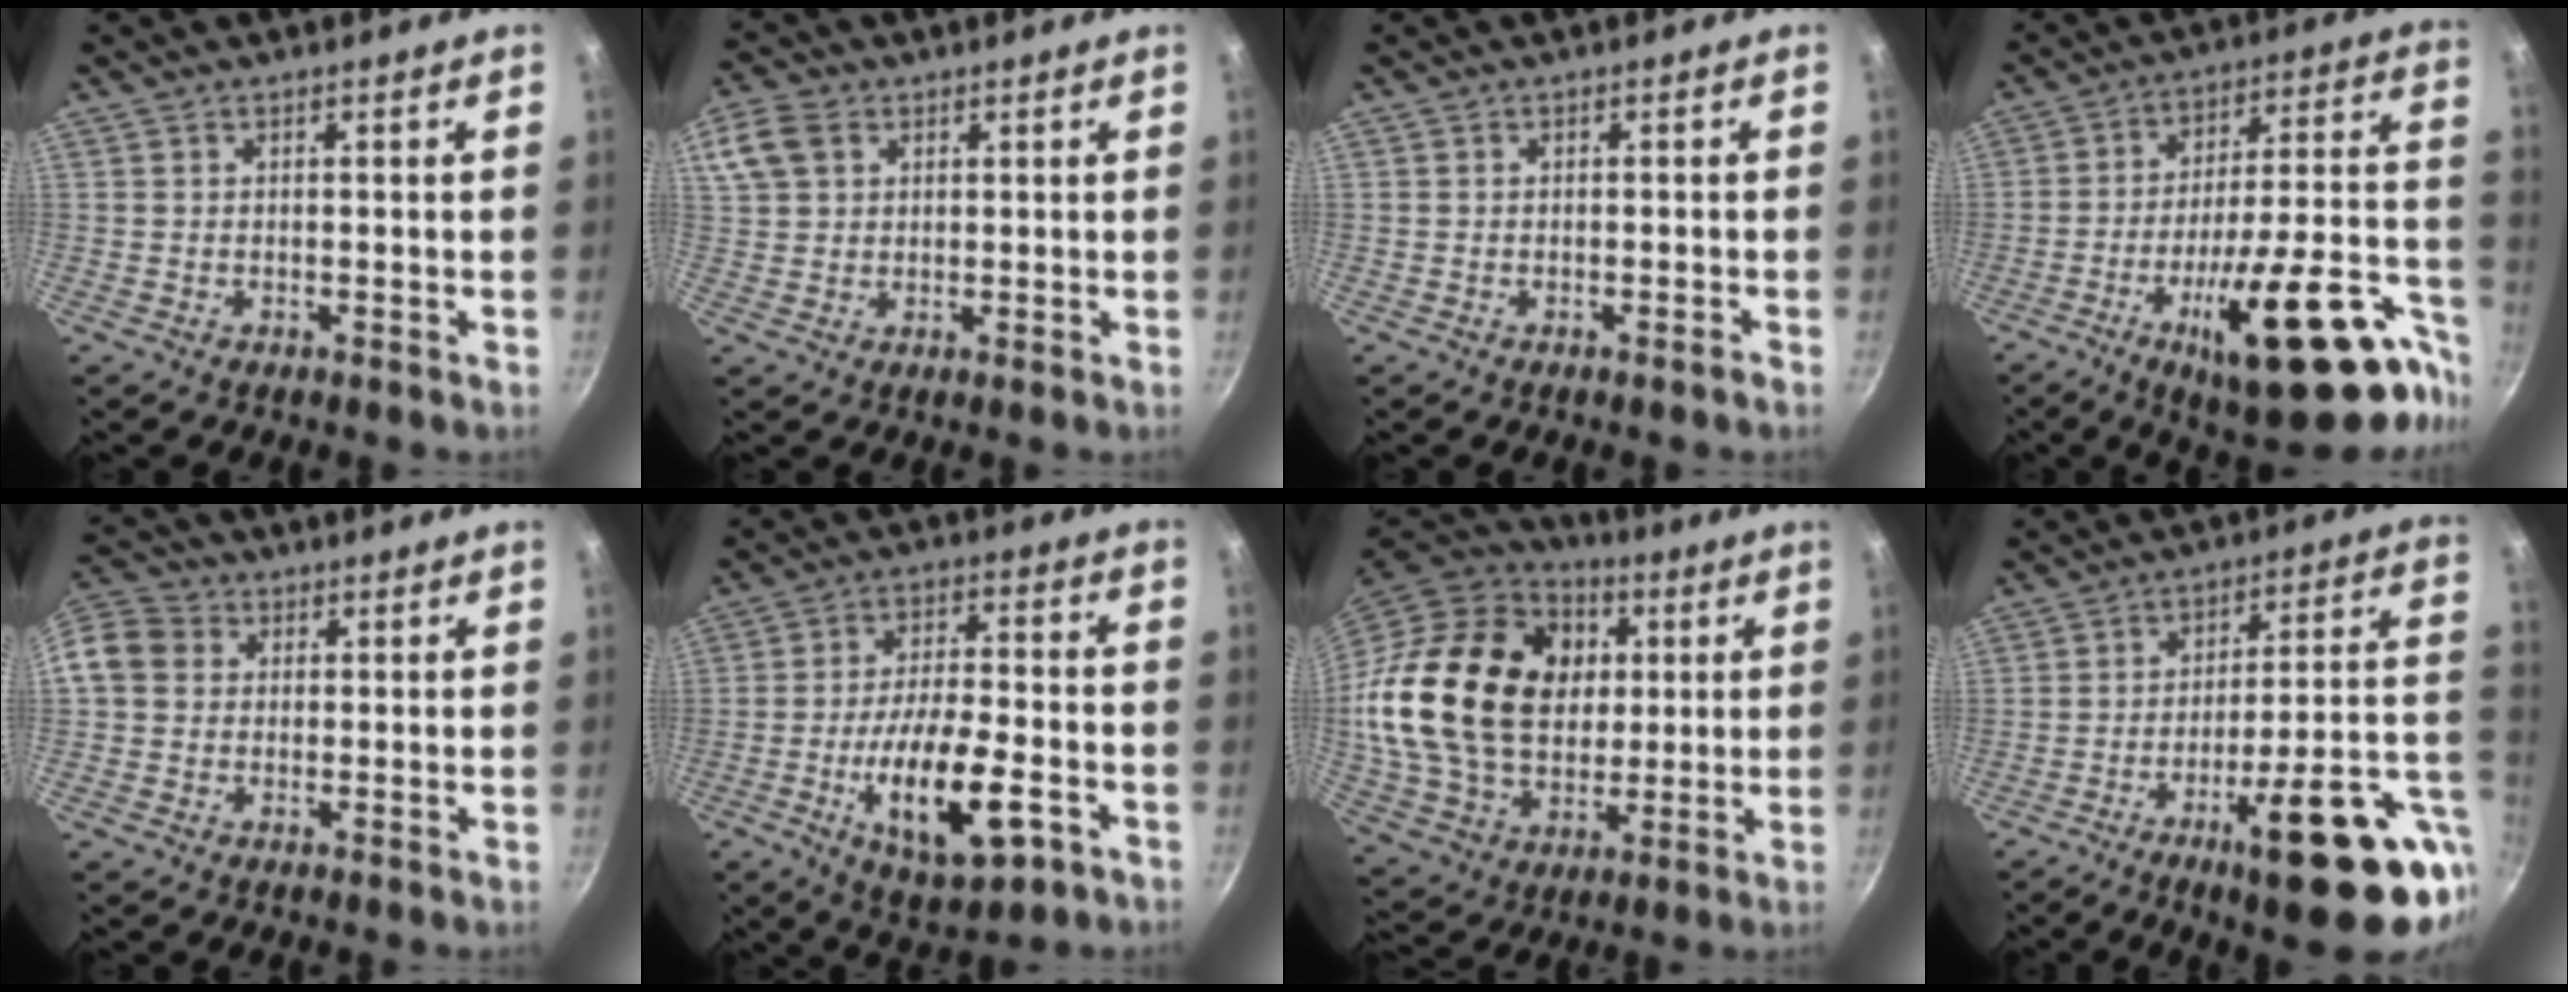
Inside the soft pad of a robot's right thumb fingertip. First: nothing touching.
{"total": 7.6, "force": [3.0, 5.7, 4.0], "torque": [-0.072, 0.003, 0.051]}
{"total": 0.7, "force": [-0.6, 0.0, 0.5], "torque": [-0.014, 0.010, -0.009]}
{"total": 28.6, "force": [-11.9, 8.7, 24.5], "torque": [-0.311, 0.039, -0.172]}
{"total": 10.0, "force": [1.1, 8.7, 4.7], "torque": [-0.083, 0.025, 0.004]}
{"total": 16.8, "force": [-6.1, 6.4, 14.3], "torque": [-0.239, 0.022, -0.095]}
{"total": 29.3, "force": [5.5, 21.2, 19.5], "torque": [-0.329, 0.006, 0.105]}
{"total": 21.4, "force": [-6.6, 5.3, 19.6], "torque": [-0.248, 0.027, -0.088]}